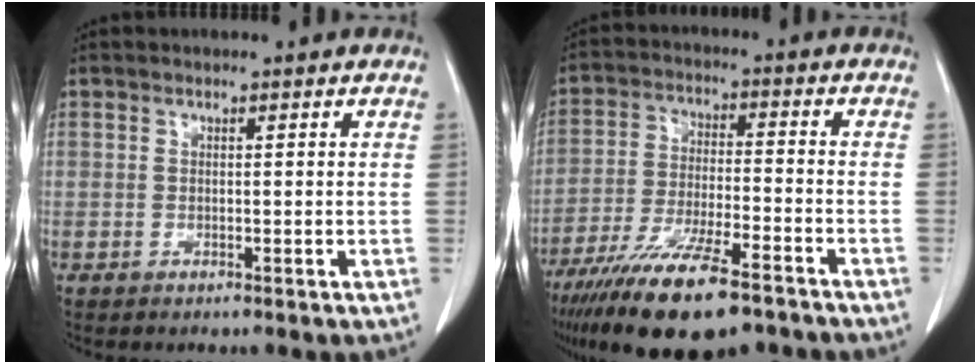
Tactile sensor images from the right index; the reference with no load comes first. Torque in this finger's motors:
{"motor_torque": [1.06, -1.08, 1.05, 0.21]}